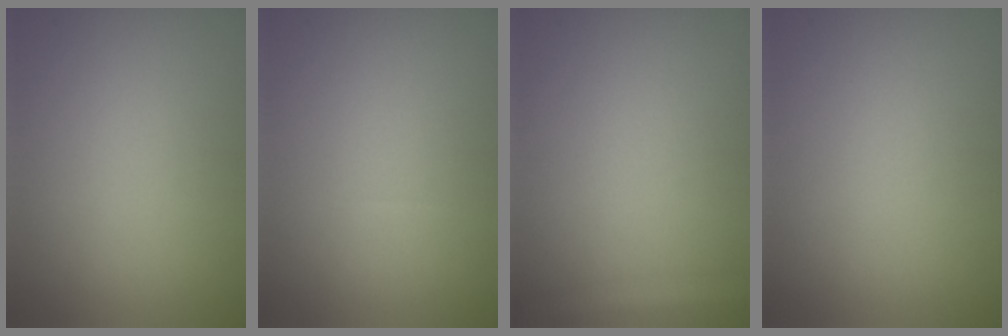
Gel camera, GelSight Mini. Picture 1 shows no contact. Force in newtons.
{"total": 0.0}
{"total": 2.5, "press": 2.5, "slide": 0.1}
{"total": 0.0}